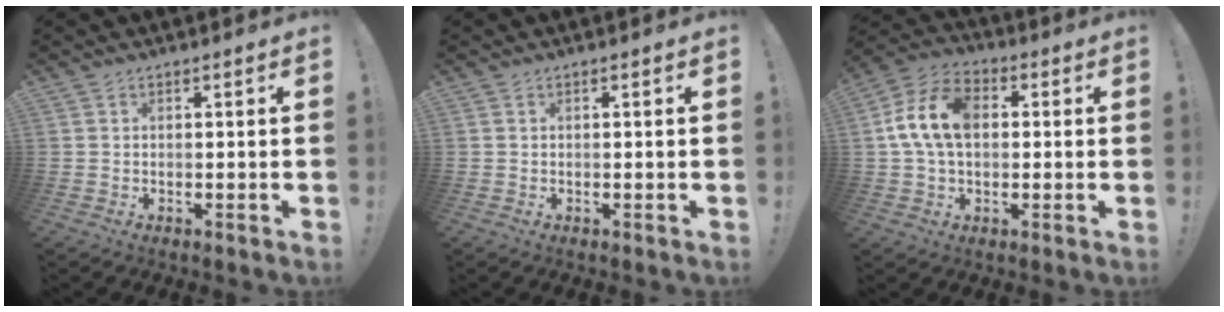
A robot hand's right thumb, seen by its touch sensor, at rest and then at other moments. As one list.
[{"total": 0.8, "force": [-0.1, -0.6, 0.5], "torque": [-0.009, -0.003, -0.002]}, {"total": 14.0, "force": [1.6, 9.5, 10.0], "torque": [-0.202, 0.017, 0.033]}]